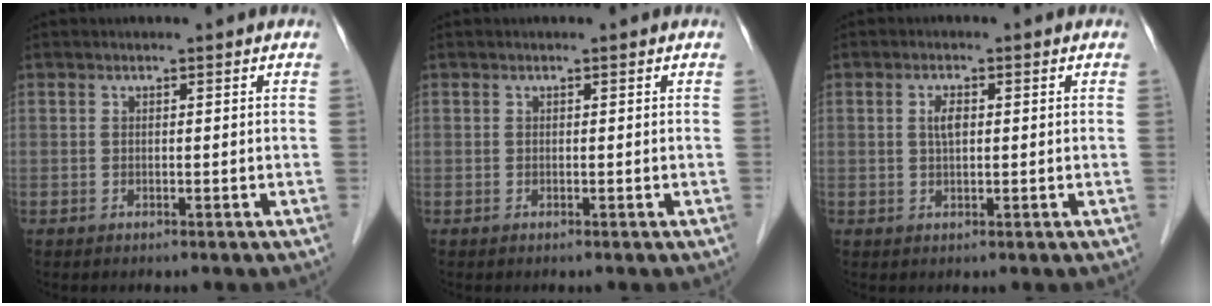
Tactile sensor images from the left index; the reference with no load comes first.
{"total": 0.0}
{"total": 2.2, "force": [0.4, 0.8, 2.0], "torque": [-0.041, 0.006, 0.008]}